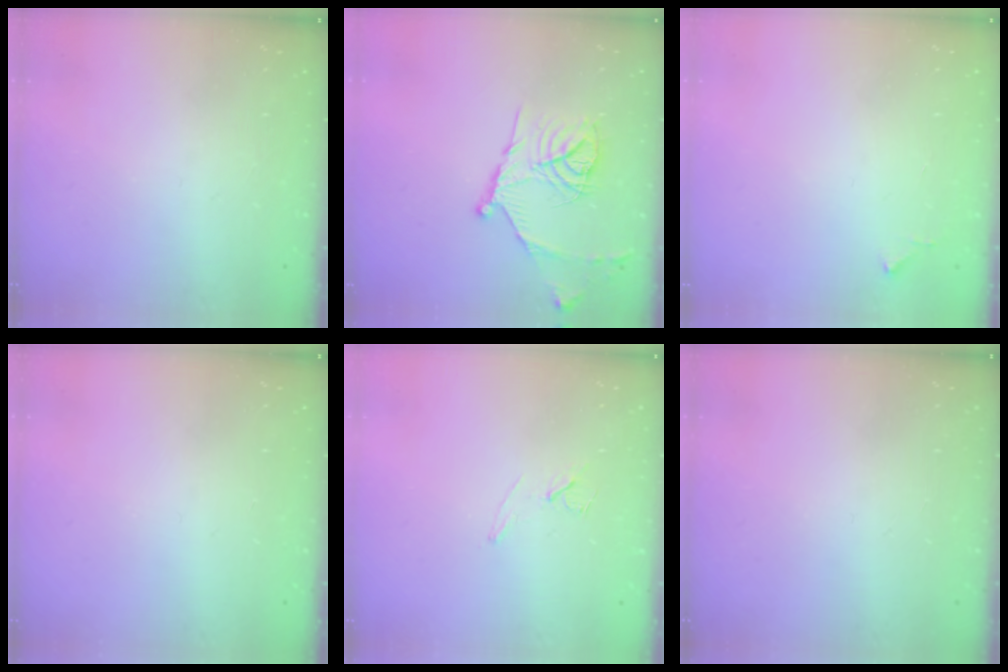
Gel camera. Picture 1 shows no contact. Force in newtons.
{"total": 16.5, "press": 16.5, "slide": 1.6}
{"total": 3.4, "press": 3.4, "slide": 0.4}
{"total": 0.0}
{"total": 6.7, "press": 6.0, "slide": 3.0}
{"total": 0.0}